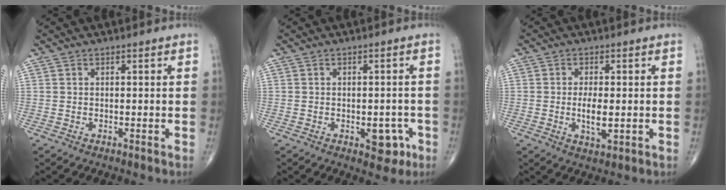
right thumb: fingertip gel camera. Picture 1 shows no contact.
{"total": 4.9, "force": [-1.9, 2.8, 3.5], "torque": [-0.019, 0.008, -0.019]}
{"total": 4.9, "force": [-0.5, 2.0, 4.4], "torque": [-0.078, -0.009, -0.008]}